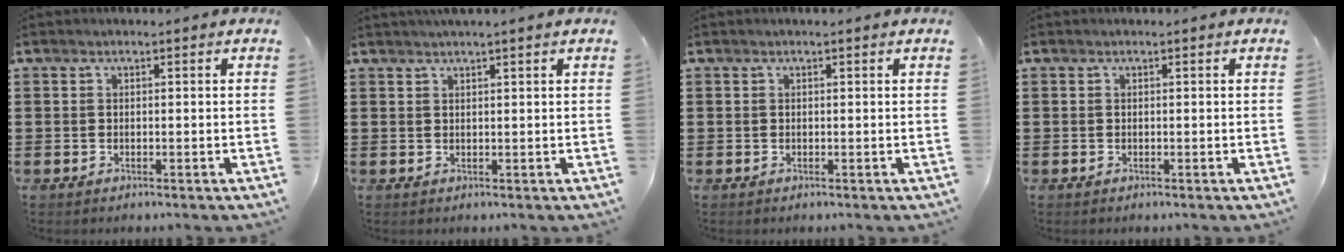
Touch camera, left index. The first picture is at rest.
{"total": 1.4, "force": [1.2, -0.3, 0.6], "torque": [-0.011, -0.001, 0.023]}
{"total": 0.0}
{"total": 0.0}